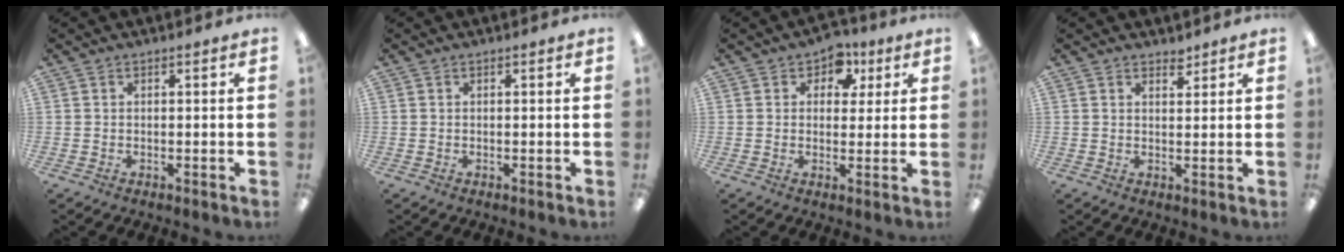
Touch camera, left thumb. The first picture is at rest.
{"total": 0.0}
{"total": 6.0, "force": [2.8, 4.5, 2.6], "torque": [-0.026, -0.008, 0.044]}
{"total": 2.1, "force": [1.8, 0.8, 0.5], "torque": [0.005, -0.011, 0.030]}